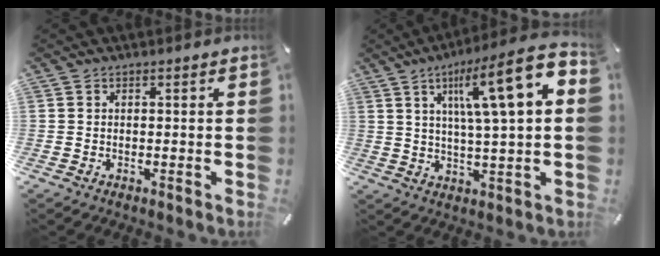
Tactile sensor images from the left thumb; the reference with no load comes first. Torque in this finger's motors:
{"motor_torque": [2.37, 2.64, 1.51, -1.26, 0.26]}